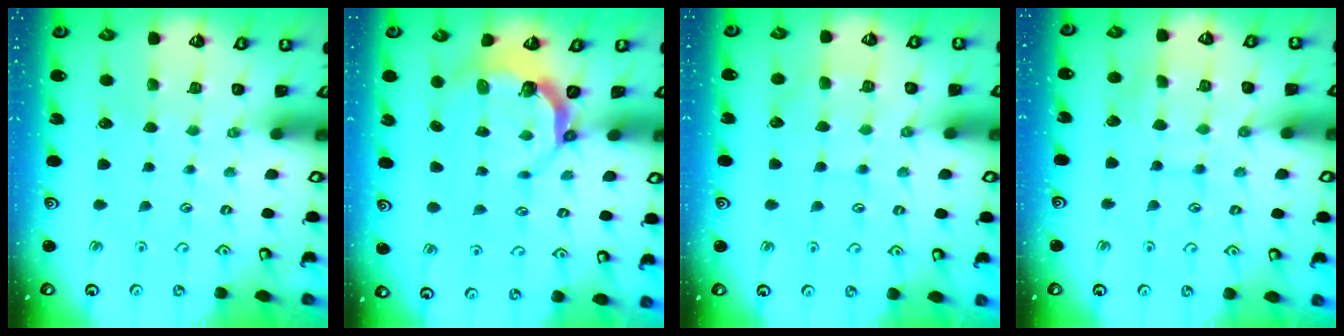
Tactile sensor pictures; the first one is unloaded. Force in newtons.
{"total": 4.7, "press": 3.3, "slide": 3.4}
{"total": 6.4, "press": 6.4, "slide": 0.7}
{"total": 9.4, "press": 9.4, "slide": 0.7}